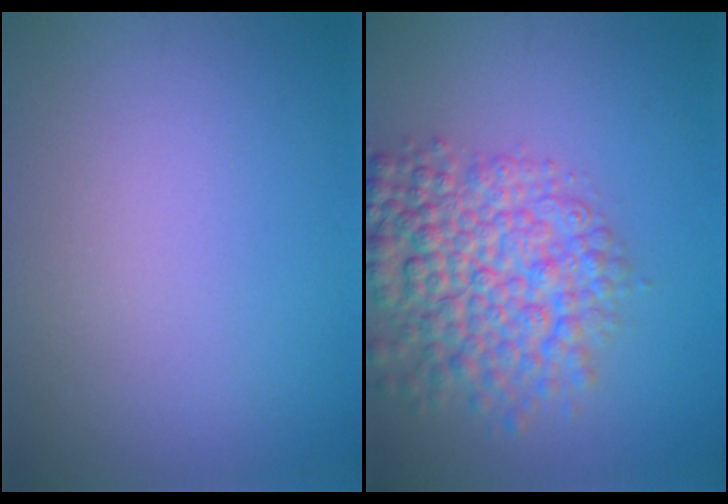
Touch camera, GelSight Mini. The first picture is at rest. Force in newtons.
{"total": 7.5, "press": 7.5, "slide": 0.3}